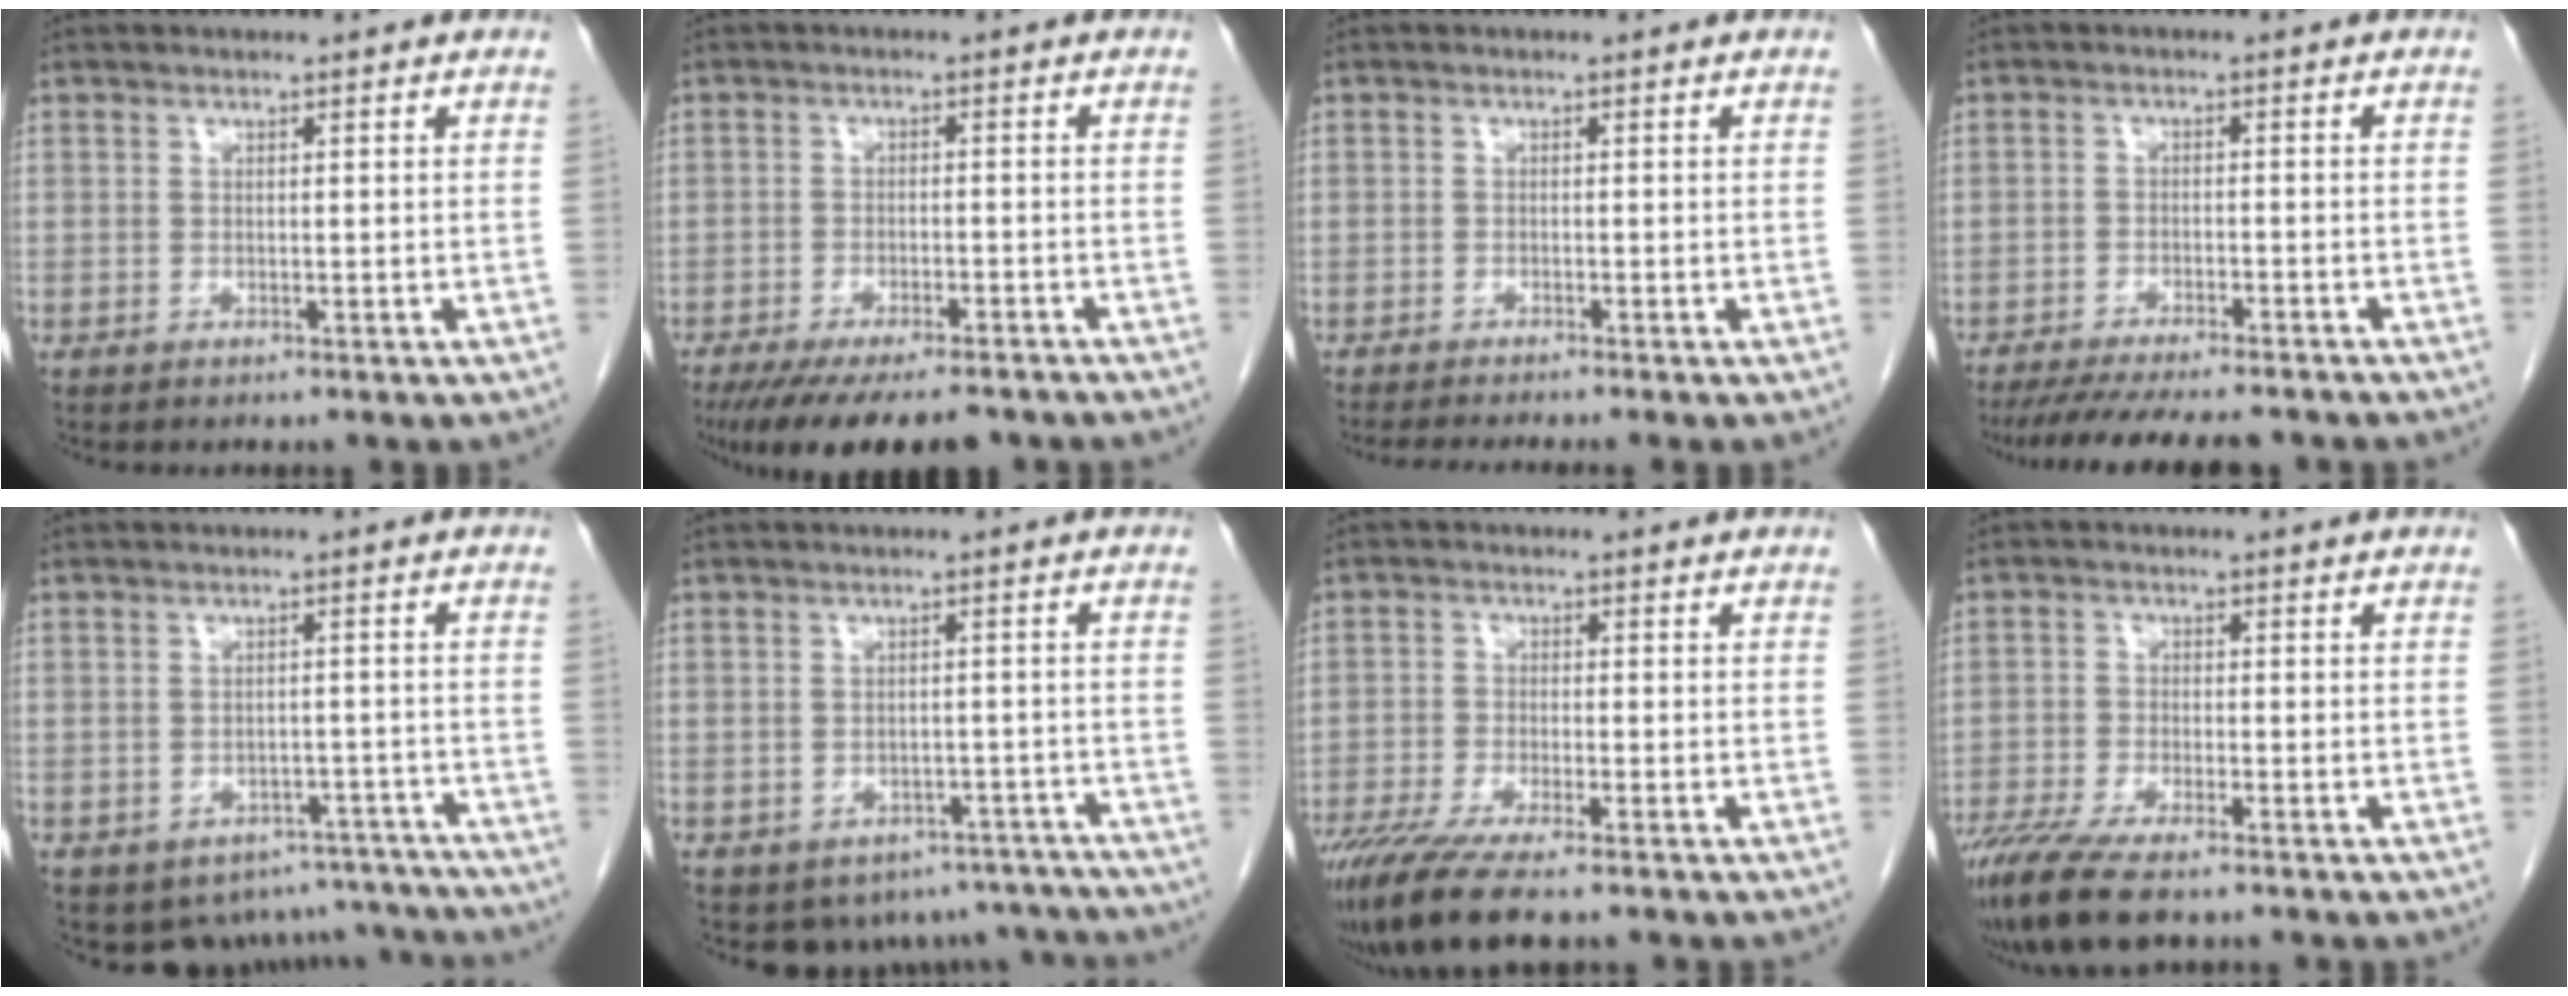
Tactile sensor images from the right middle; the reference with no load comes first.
{"total": 13.4, "force": [-10.9, 3.2, 7.1], "torque": [-0.120, -0.023, -0.159]}
{"total": 5.0, "force": [-4.3, -0.6, 2.4], "torque": [-0.027, -0.013, -0.068]}
{"total": 13.0, "force": [-11.4, 1.7, 5.9], "torque": [-0.090, -0.021, -0.160]}
{"total": 11.5, "force": [-9.7, 6.0, 1.5], "torque": [-0.012, 0.027, -0.104]}
{"total": 10.6, "force": [-8.3, 6.3, 1.9], "torque": [-0.015, 0.016, -0.086]}
{"total": 10.0, "force": [-7.8, 1.1, 6.2], "torque": [-0.103, -0.024, -0.130]}
{"total": 9.8, "force": [-7.6, 1.7, 5.9], "torque": [-0.103, -0.024, -0.128]}